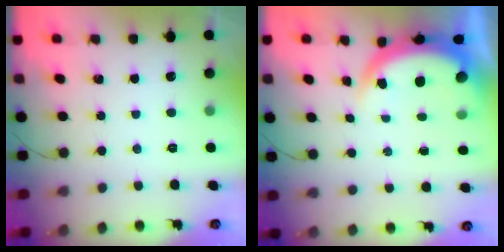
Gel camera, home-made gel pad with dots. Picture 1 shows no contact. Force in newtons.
{"total": 5.2, "press": 5.1, "slide": 0.8}